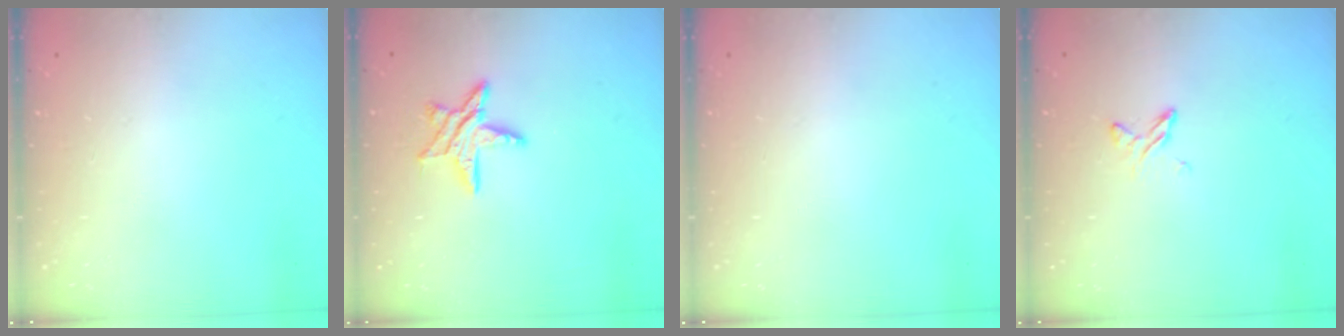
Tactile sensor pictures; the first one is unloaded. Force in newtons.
{"total": 8.9, "press": 8.9, "slide": 0.6}
{"total": 0.0}
{"total": 4.5, "press": 4.5, "slide": 0.5}